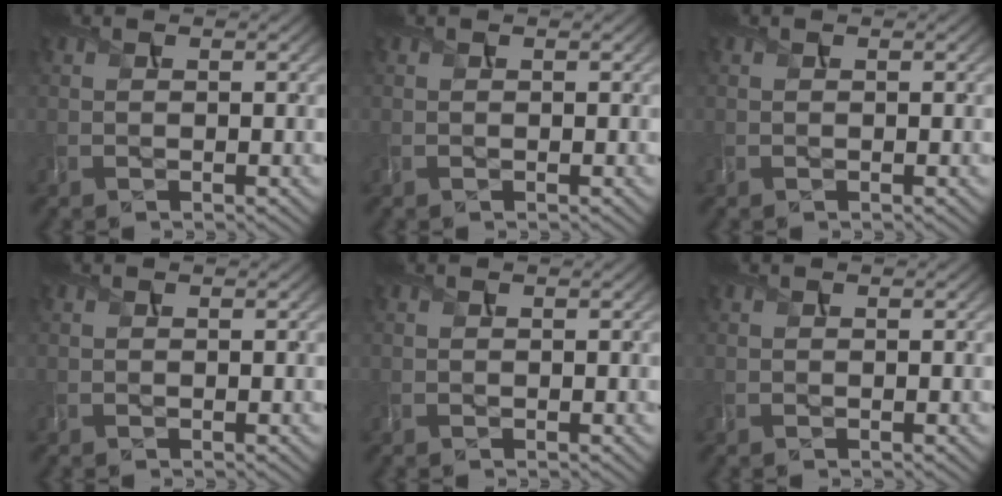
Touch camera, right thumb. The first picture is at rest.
{"total": 0.0}
{"total": 0.0}
{"total": 0.0}
{"total": 0.0}
{"total": 0.0}